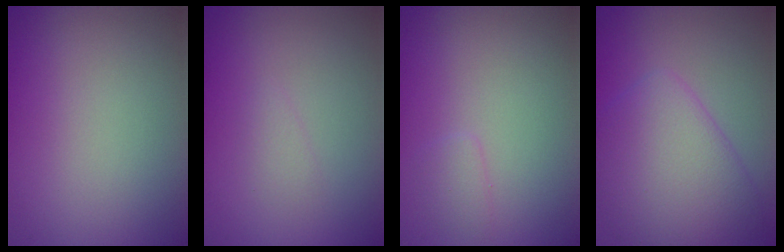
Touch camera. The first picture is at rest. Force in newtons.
{"total": 0.7, "press": 0.7, "slide": 0.1}
{"total": 0.8, "press": 0.8, "slide": 0.0}
{"total": 5.8, "press": 5.8, "slide": 0.1}